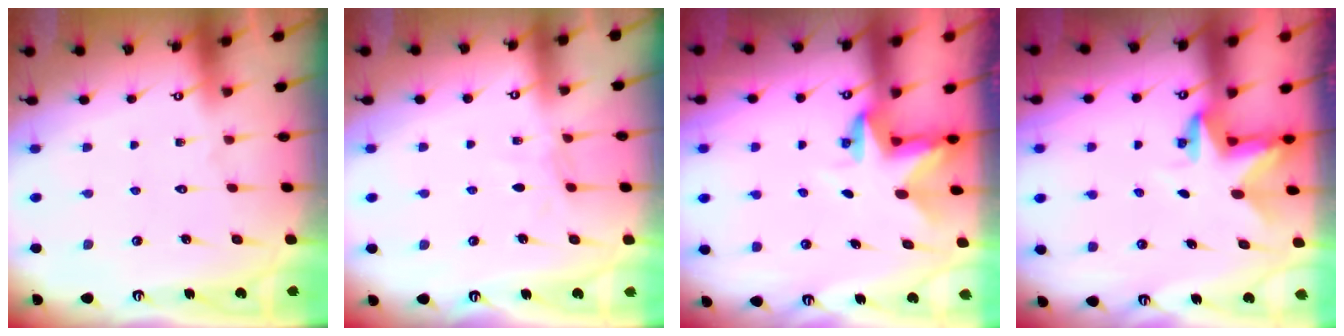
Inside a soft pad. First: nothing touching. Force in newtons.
{"total": 3.6, "press": 3.6, "slide": 0.4}
{"total": 2.8, "press": 2.8, "slide": 0.2}
{"total": 2.8, "press": 2.8, "slide": 0.2}